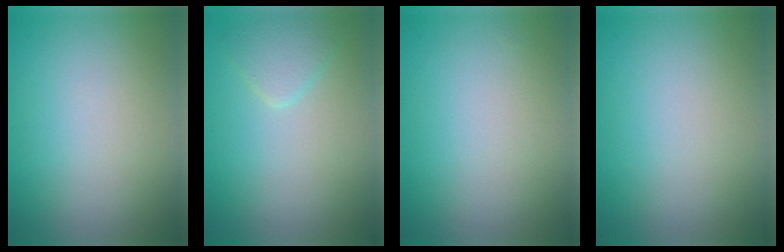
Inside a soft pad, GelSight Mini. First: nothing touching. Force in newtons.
{"total": 1.7, "press": 1.7, "slide": 0.1}
{"total": 0.0}
{"total": 0.0}